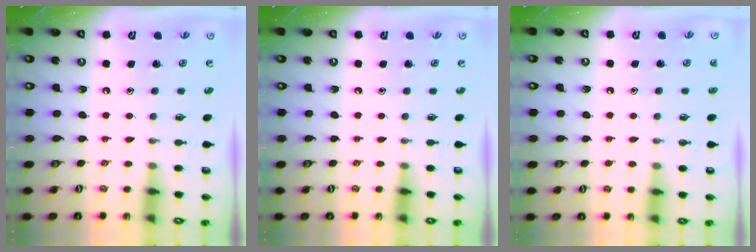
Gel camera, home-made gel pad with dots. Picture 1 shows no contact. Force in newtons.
{"total": 0.0}
{"total": 0.7, "press": 0.7, "slide": 0.0}